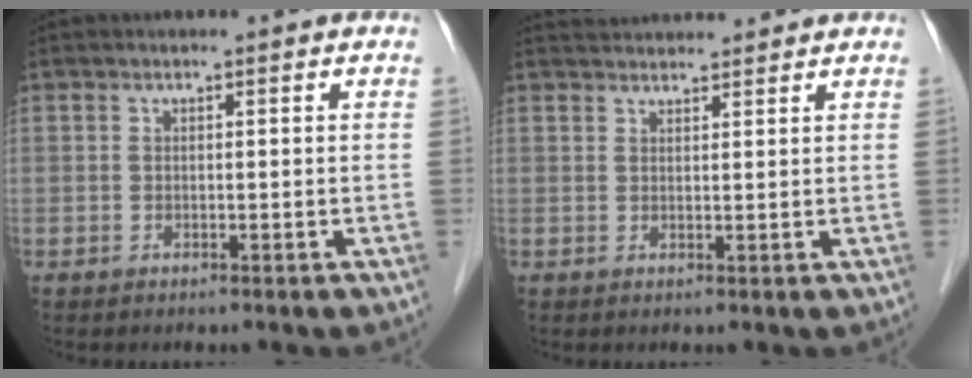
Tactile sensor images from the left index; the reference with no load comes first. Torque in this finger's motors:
{"motor_torque": [-0.03, -0.05, -0.02, 0.00]}